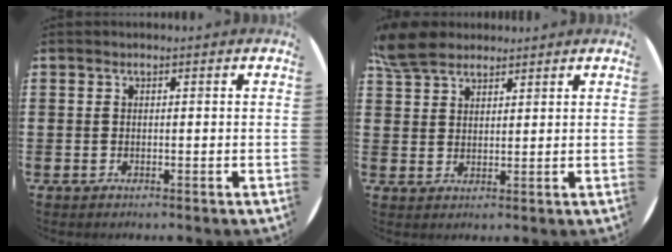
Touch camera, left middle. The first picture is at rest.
{"total": 5.5, "force": [4.8, 2.1, 1.7], "torque": [-0.040, -0.006, 0.092]}